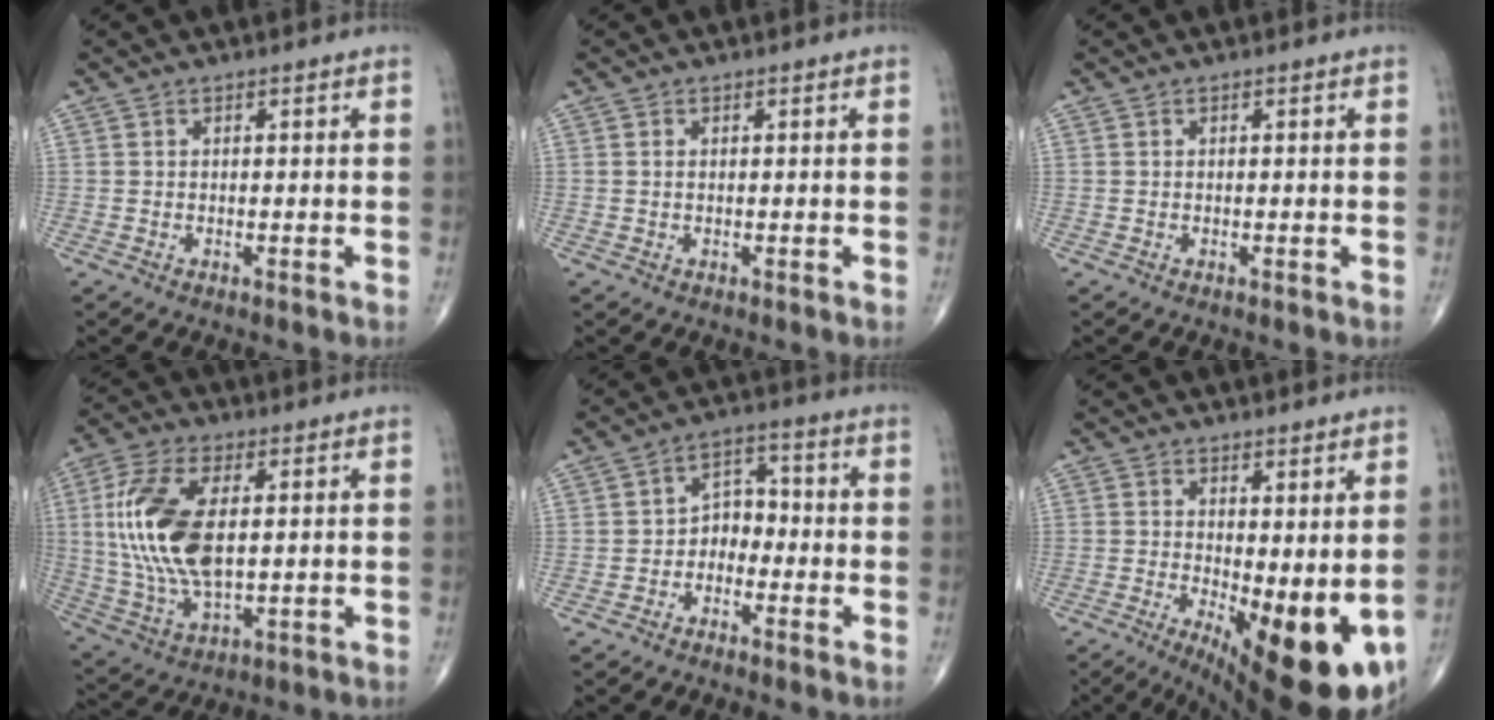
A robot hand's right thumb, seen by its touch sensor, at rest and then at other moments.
{"total": 0.5, "force": [0.1, 0.3, 0.4], "torque": [-0.012, 0.004, 0.004]}
{"total": 0.0}
{"total": 17.0, "force": [2.2, 8.3, 14.6], "torque": [-0.310, -0.005, 0.045]}
{"total": 5.0, "force": [-1.9, 3.7, 2.7], "torque": [-0.016, 0.033, -0.048]}
{"total": 15.2, "force": [-2.0, 5.5, 14.0], "torque": [-0.191, -0.032, -0.008]}